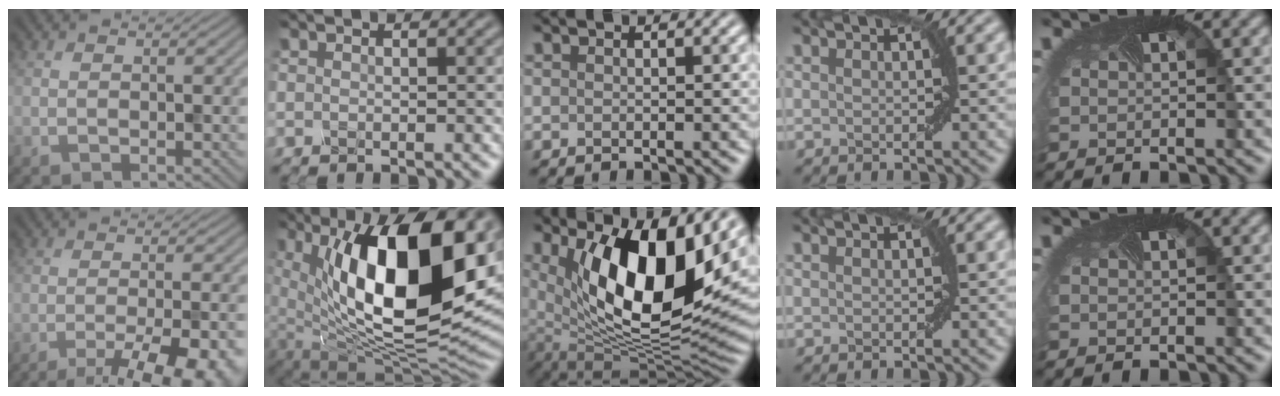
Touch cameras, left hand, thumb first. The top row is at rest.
{"thumb": {"total": 12.1, "force": [-7.6, 3.3, 8.9], "torque": [-0.123, -0.012, -0.088]}, "index": {"total": 17.8, "force": [4.4, 8.4, 15.1], "torque": [-0.234, 0.000, 0.079]}, "middle": {"total": 13.8, "force": [4.3, 5.8, 11.7], "torque": [-0.184, -0.022, 0.077]}}